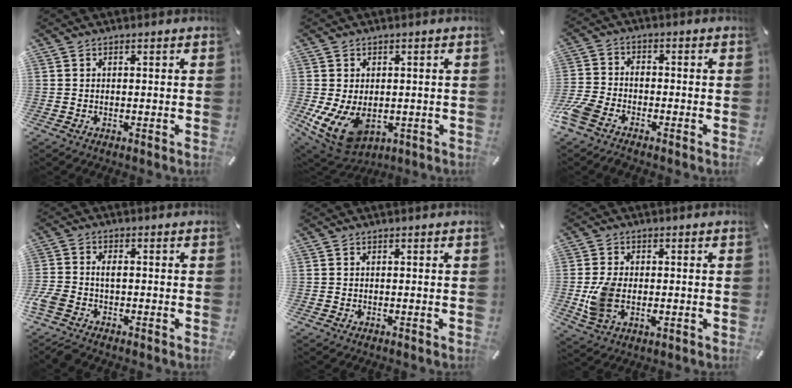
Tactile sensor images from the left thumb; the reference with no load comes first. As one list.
[{"total": 10.3, "force": [-2.2, 7.4, 6.8], "torque": [-0.137, 0.000, -0.034]}, {"total": 6.6, "force": [-4.5, 3.4, 3.5], "torque": [-0.098, 0.007, -0.092]}, {"total": 4.4, "force": [-1.9, 2.6, 3.0], "torque": [-0.081, 0.004, -0.043]}, {"total": 0.0}, {"total": 7.5, "force": [-0.9, 4.9, 5.5], "torque": [-0.129, -0.003, -0.013]}]